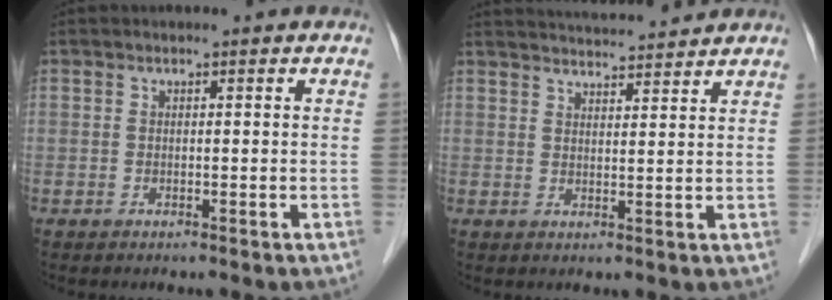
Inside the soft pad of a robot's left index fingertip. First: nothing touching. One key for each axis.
{"total": 8.5, "fx": 8.3, "fy": -0.2, "fz": 2.1, "tx": -0.040, "ty": 0.019, "tz": 0.119}